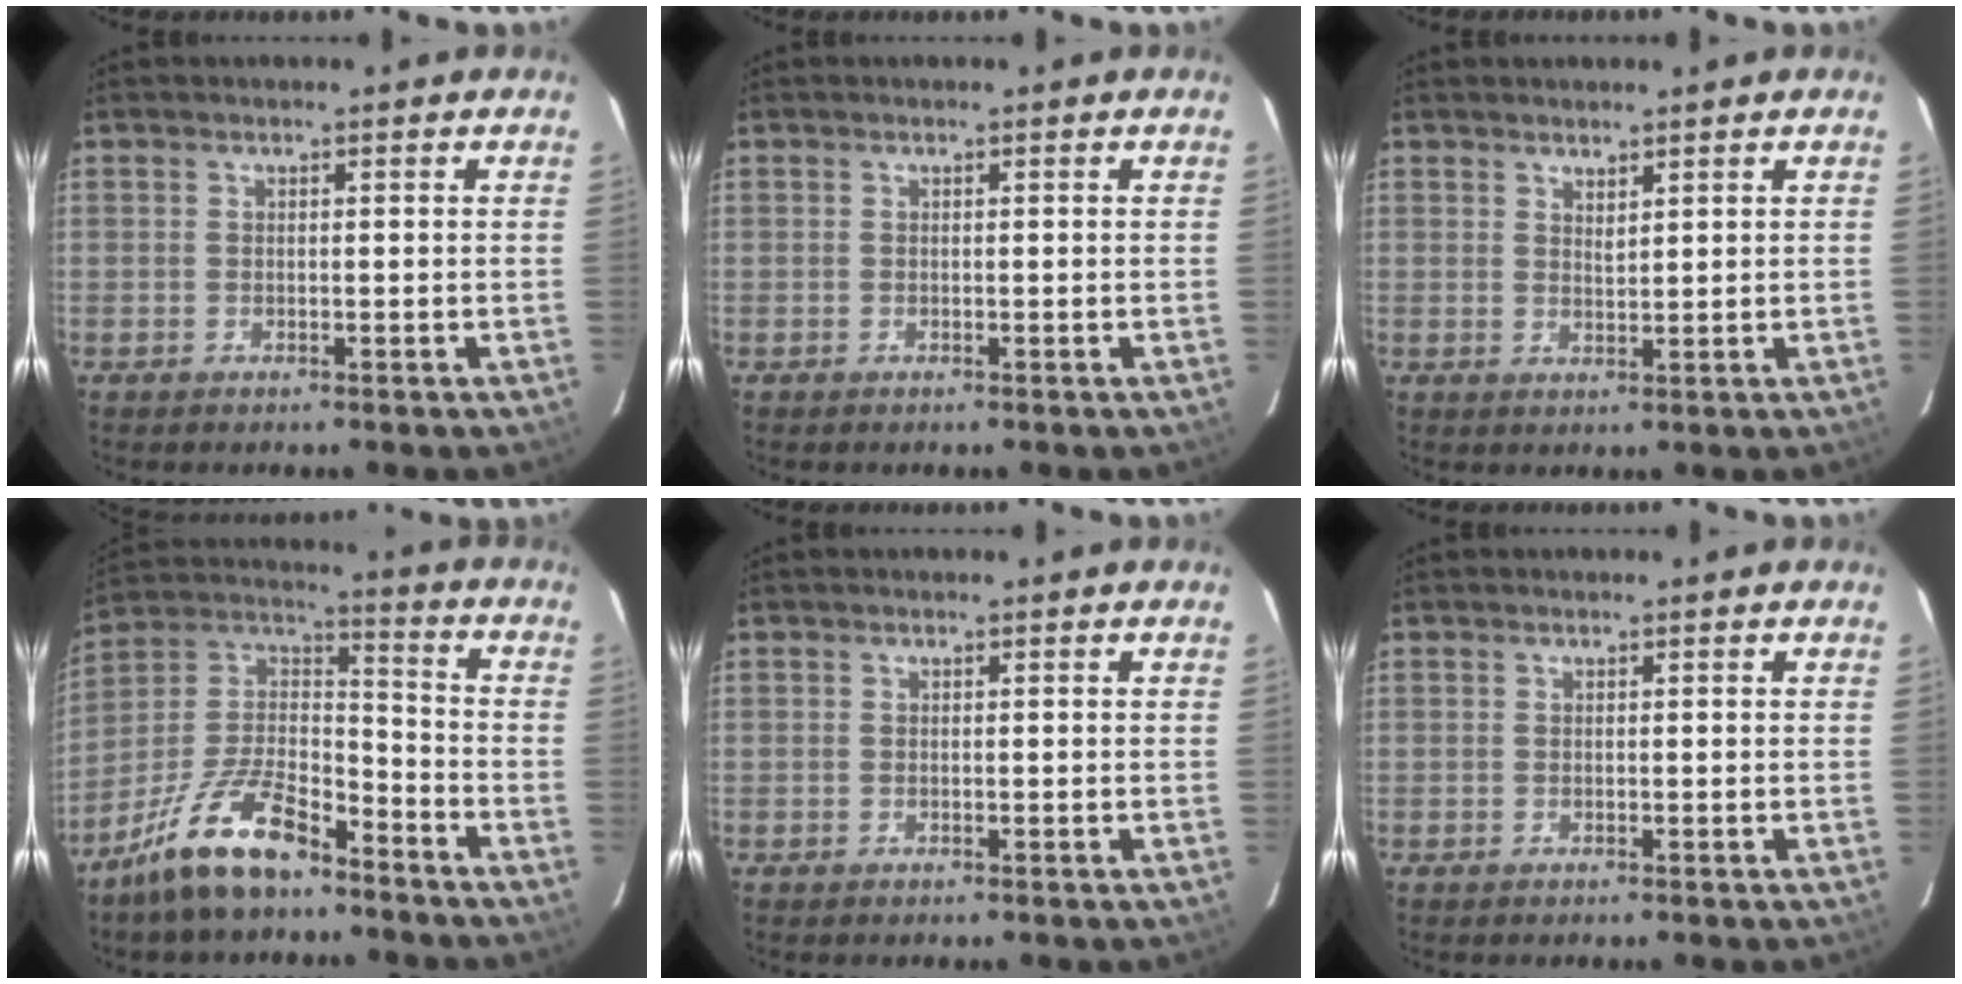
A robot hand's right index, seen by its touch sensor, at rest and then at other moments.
{"total": 0.0}
{"total": 1.8, "force": [1.5, 0.5, 0.9], "torque": [-0.013, 0.000, 0.027]}
{"total": 15.8, "force": [-10.9, 5.9, 9.9], "torque": [-0.209, 0.016, -0.201]}
{"total": 0.0}
{"total": 0.0}